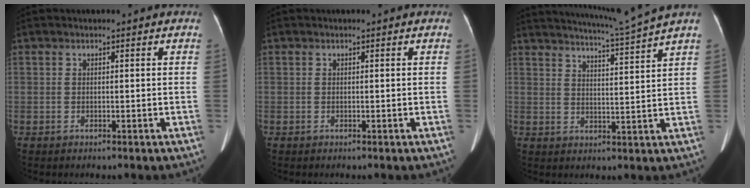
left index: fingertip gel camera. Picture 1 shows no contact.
{"total": 0.0}
{"total": 9.0, "force": [8.1, -3.0, 2.5], "torque": [-0.052, -0.034, 0.124]}